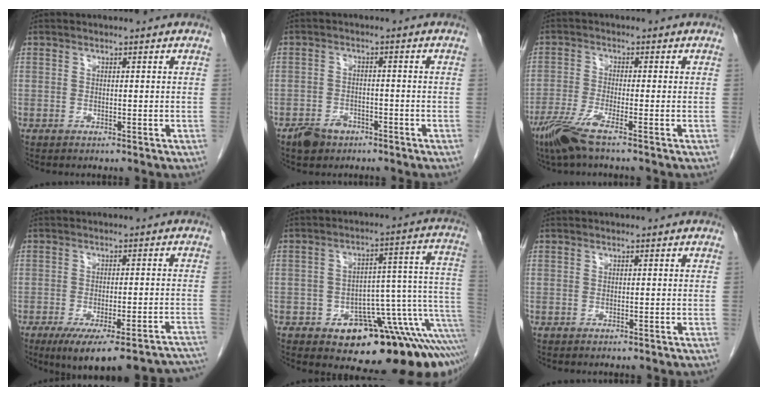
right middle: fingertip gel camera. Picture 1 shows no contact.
{"total": 4.0, "force": [-2.8, 2.5, 1.4], "torque": [-0.028, 0.003, -0.040]}
{"total": 5.7, "force": [-3.8, 0.0, 4.2], "torque": [-0.092, -0.017, -0.080]}
{"total": 19.5, "force": [-16.7, 3.8, 9.4], "torque": [-0.077, 0.005, -0.206]}
{"total": 17.4, "force": [-9.3, 5.8, 13.6], "torque": [-0.073, 0.061, -0.120]}
{"total": 1.2, "force": [-1.0, 0.4, 0.5], "torque": [-0.015, -0.002, -0.010]}